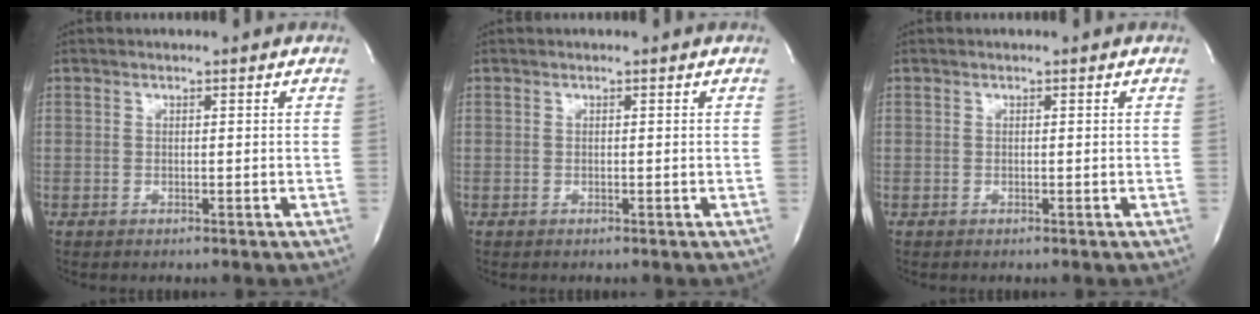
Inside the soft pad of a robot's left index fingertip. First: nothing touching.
{"total": 0.0}
{"total": 0.0}